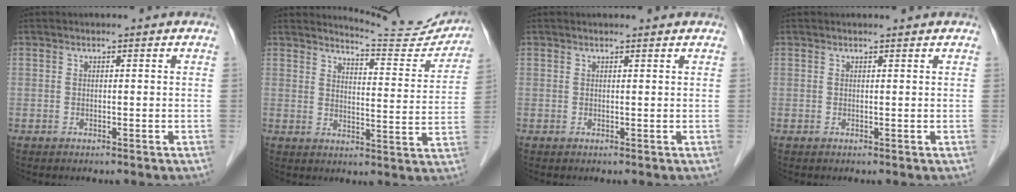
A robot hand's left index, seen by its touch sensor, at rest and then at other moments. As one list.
[{"total": 12.1, "force": [12.0, 0.7, 1.2], "torque": [-0.012, -0.049, 0.142]}, {"total": 2.0, "force": [2.0, 0.2, 0.4], "torque": [-0.009, 0.011, 0.024]}, {"total": 1.0, "force": [1.0, 0.0, 0.2], "torque": [-0.008, 0.004, 0.015]}]